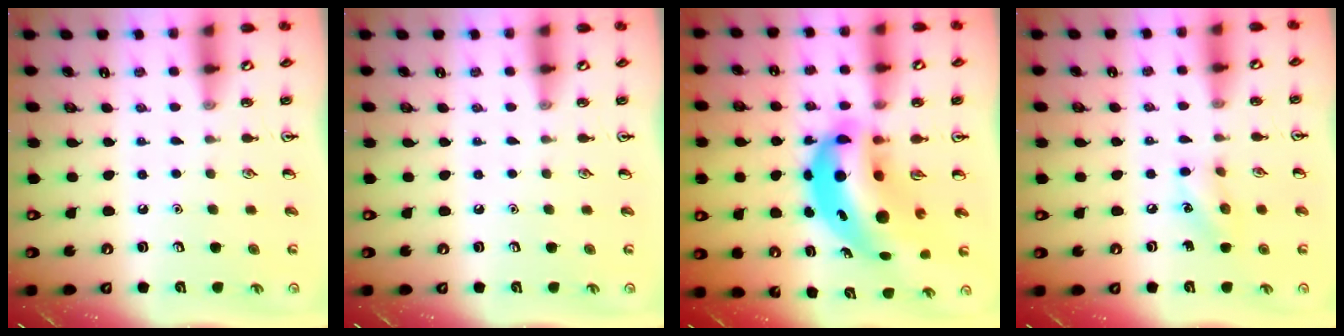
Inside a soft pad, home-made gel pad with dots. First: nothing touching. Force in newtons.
{"total": 0.0}
{"total": 15.1, "press": 14.5, "slide": 4.2}
{"total": 7.6, "press": 7.5, "slide": 1.2}